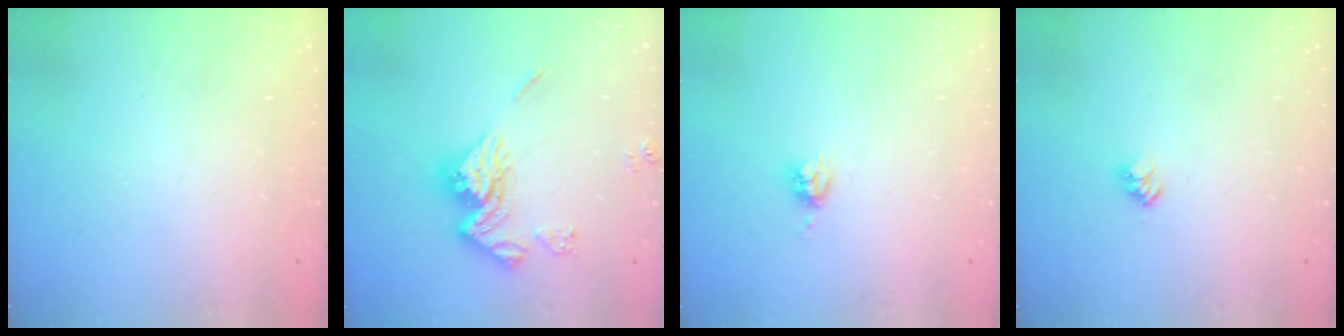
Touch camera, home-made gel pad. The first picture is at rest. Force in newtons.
{"total": 15.2, "press": 15.2, "slide": 1.5}
{"total": 4.7, "press": 4.6, "slide": 0.4}
{"total": 2.8, "press": 2.8, "slide": 0.4}